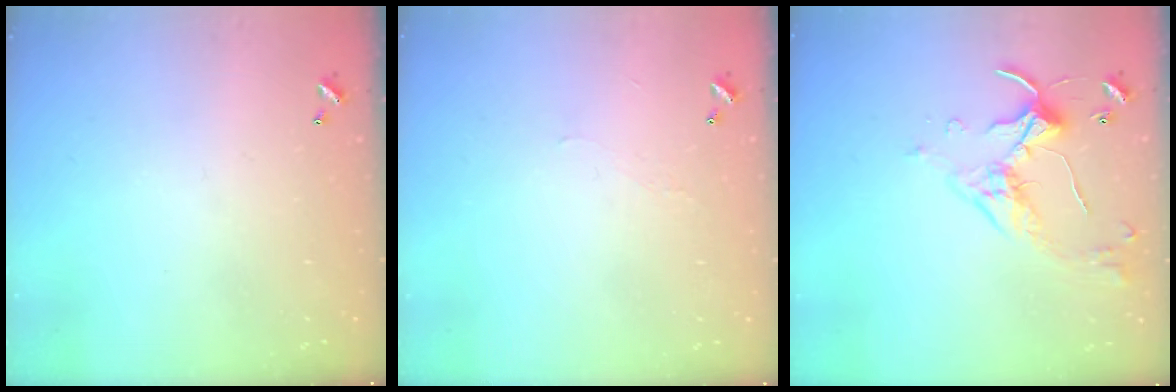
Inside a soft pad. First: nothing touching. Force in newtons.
{"total": 0.9, "press": 0.8, "slide": 0.5}
{"total": 4.9, "press": 4.9, "slide": 0.6}